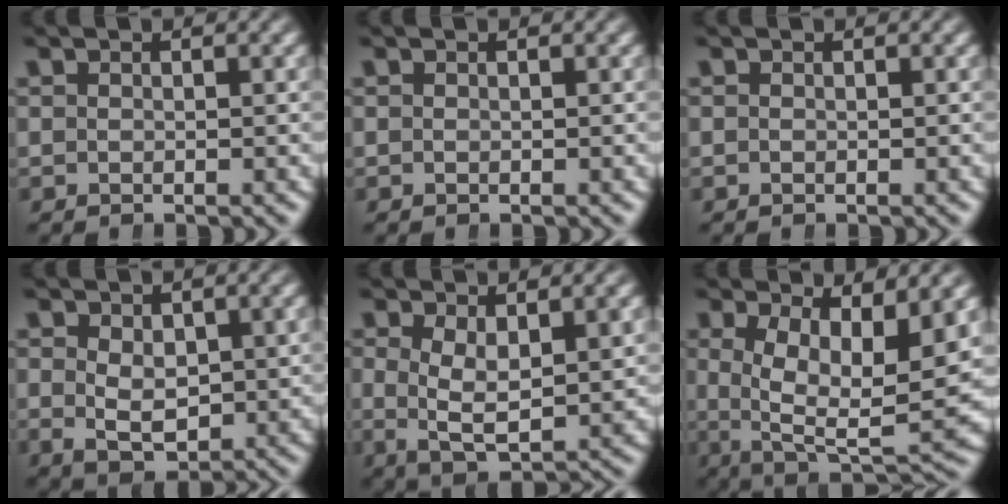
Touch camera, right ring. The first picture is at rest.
{"total": 0.0}
{"total": 0.0}
{"total": 4.2, "force": [-0.5, 2.8, 3.1], "torque": [-0.066, -0.032, 0.010]}
{"total": 5.2, "force": [-0.2, 3.2, 4.0], "torque": [-0.085, -0.027, 0.007]}
{"total": 9.1, "force": [-1.0, 4.8, 7.7], "torque": [-0.143, -0.056, 0.012]}